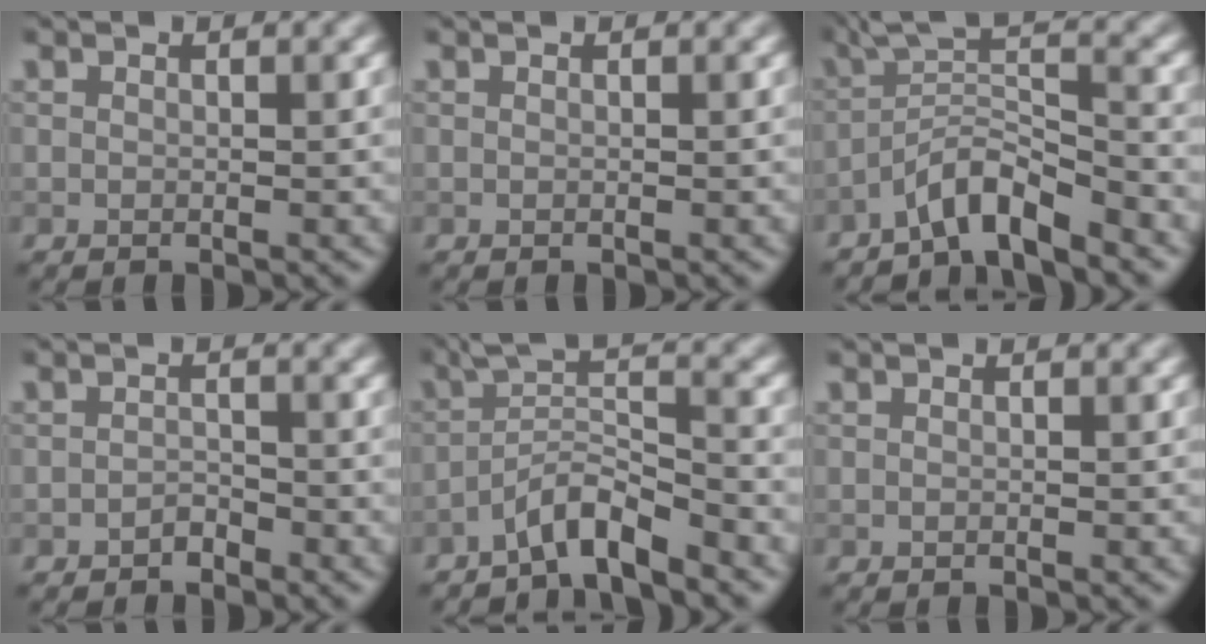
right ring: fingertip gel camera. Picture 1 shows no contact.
{"total": 0.0}
{"total": 4.8, "force": [-3.6, 0.7, 3.1], "torque": [-0.050, 0.010, -0.074]}
{"total": 1.1, "force": [-0.9, 0.4, 0.3], "torque": [-0.003, 0.003, -0.017]}
{"total": 4.2, "force": [-3.2, 0.5, 2.8], "torque": [-0.046, 0.012, -0.068]}
{"total": 0.0}